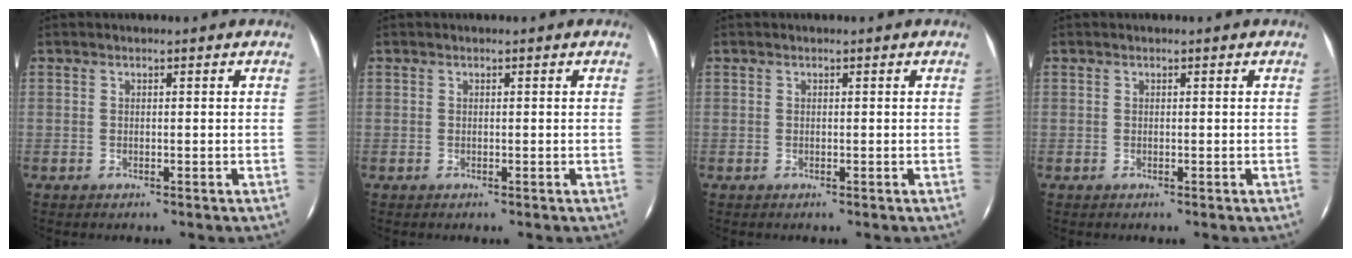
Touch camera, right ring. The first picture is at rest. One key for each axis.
{"total": 0.0}
{"total": 0.0}
{"total": 0.0}